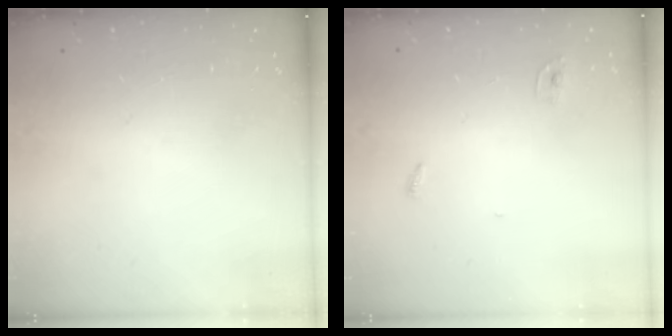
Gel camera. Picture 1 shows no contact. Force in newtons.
{"total": 2.8, "press": 2.8, "slide": 0.1}